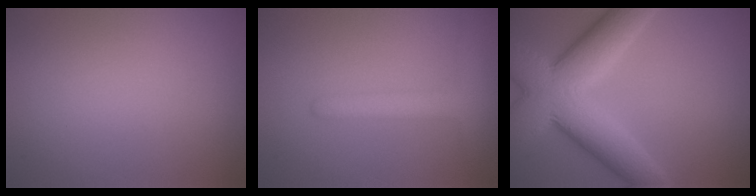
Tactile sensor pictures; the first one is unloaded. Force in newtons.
{"total": 3.0, "press": 3.0, "slide": 0.2}
{"total": 8.9, "press": 8.8, "slide": 0.8}